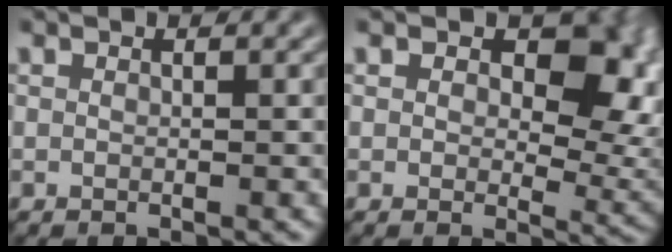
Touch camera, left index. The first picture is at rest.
{"total": 8.6, "force": [2.1, 5.4, 6.4], "torque": [-0.072, -0.011, 0.027]}